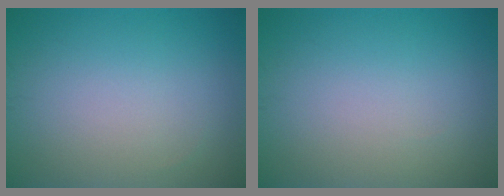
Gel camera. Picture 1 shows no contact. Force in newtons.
{"total": 0.0}